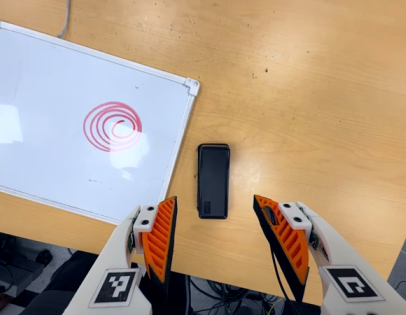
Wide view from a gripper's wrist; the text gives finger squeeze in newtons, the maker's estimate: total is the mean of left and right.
{"total": 0.0}